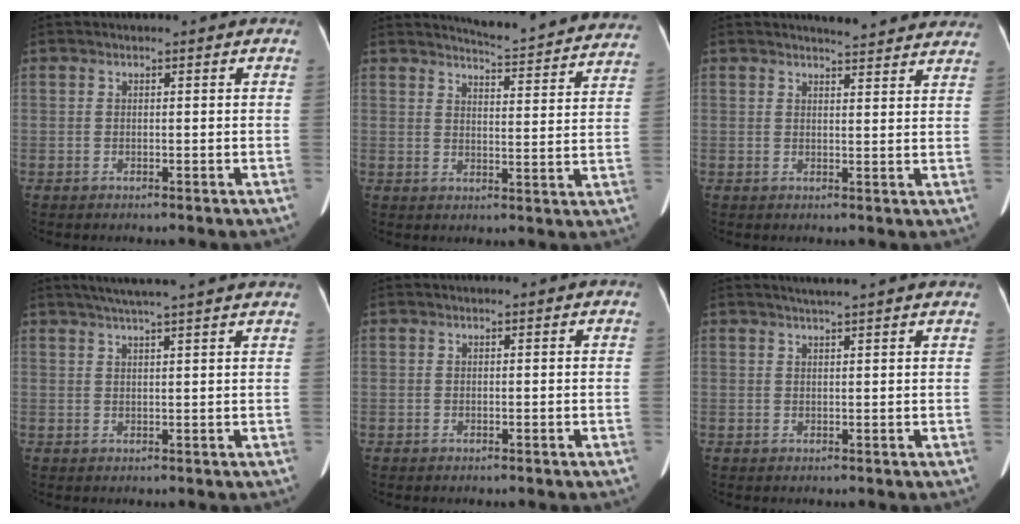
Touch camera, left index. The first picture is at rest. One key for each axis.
{"total": 17.7, "fx": 17.1, "fy": 1.4, "fz": 4.3, "tx": -0.051, "ty": -0.066, "tz": 0.187}
{"total": 10.8, "fx": 10.3, "fy": 1.4, "fz": 2.7, "tx": -0.015, "ty": -0.004, "tz": 0.102}
{"total": 11.8, "fx": 9.9, "fy": -0.2, "fz": 6.4, "tx": -0.101, "ty": 0.035, "tz": 0.121}
{"total": 0.0}
{"total": 6.4, "fx": 5.6, "fy": -0.3, "fz": 3.1, "tx": -0.047, "ty": 0.024, "tz": 0.066}